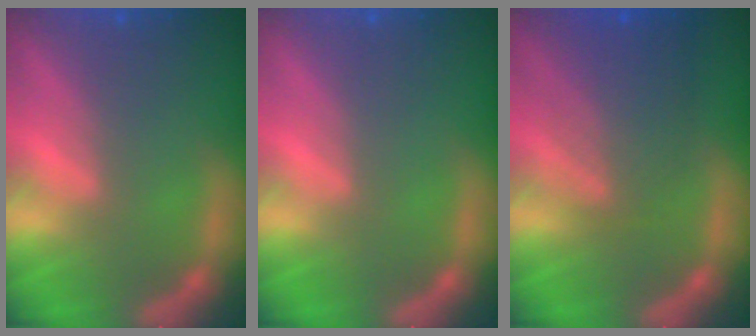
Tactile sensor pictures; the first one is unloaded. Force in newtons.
{"total": 0.0}
{"total": 5.6}